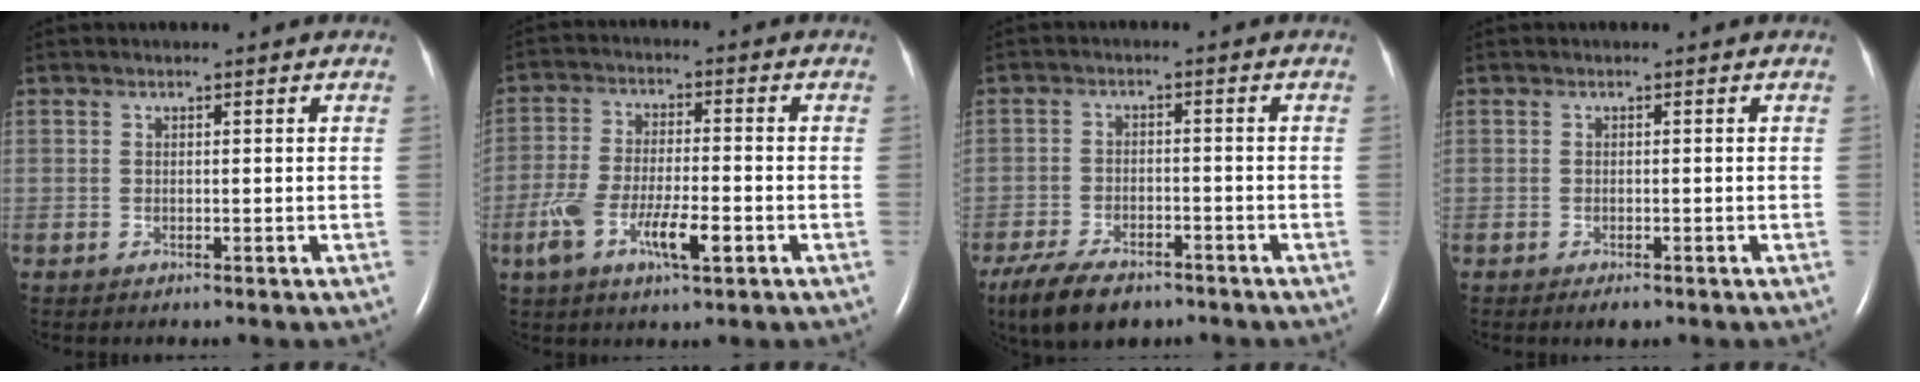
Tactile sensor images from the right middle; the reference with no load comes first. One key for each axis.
{"total": 8.9, "fx": -3.6, "fy": 2.3, "fz": 7.8, "tx": -0.156, "ty": -0.002, "tz": -0.061}
{"total": 9.7, "fx": -7.2, "fy": 4.0, "fz": 5.1, "tx": -0.093, "ty": -0.010, "tz": -0.116}
{"total": 1.5, "fx": -1.0, "fy": 0.5, "fz": 1.0, "tx": -0.017, "ty": -0.003, "tz": -0.011}